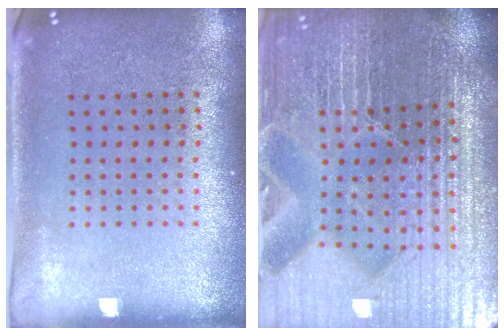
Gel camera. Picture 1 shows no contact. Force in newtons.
{"total": 5.7, "press": 5.3, "slide": 2.2}